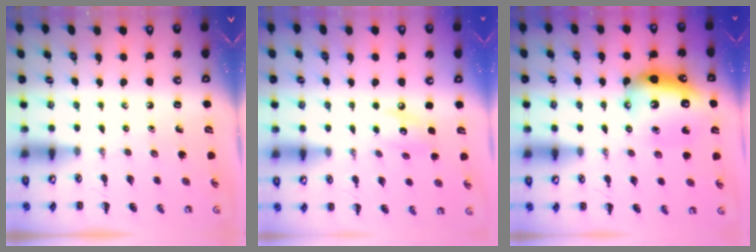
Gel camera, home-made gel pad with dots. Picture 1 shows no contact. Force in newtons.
{"total": 7.4, "press": 7.4, "slide": 1.0}
{"total": 12.6, "press": 12.5, "slide": 1.5}